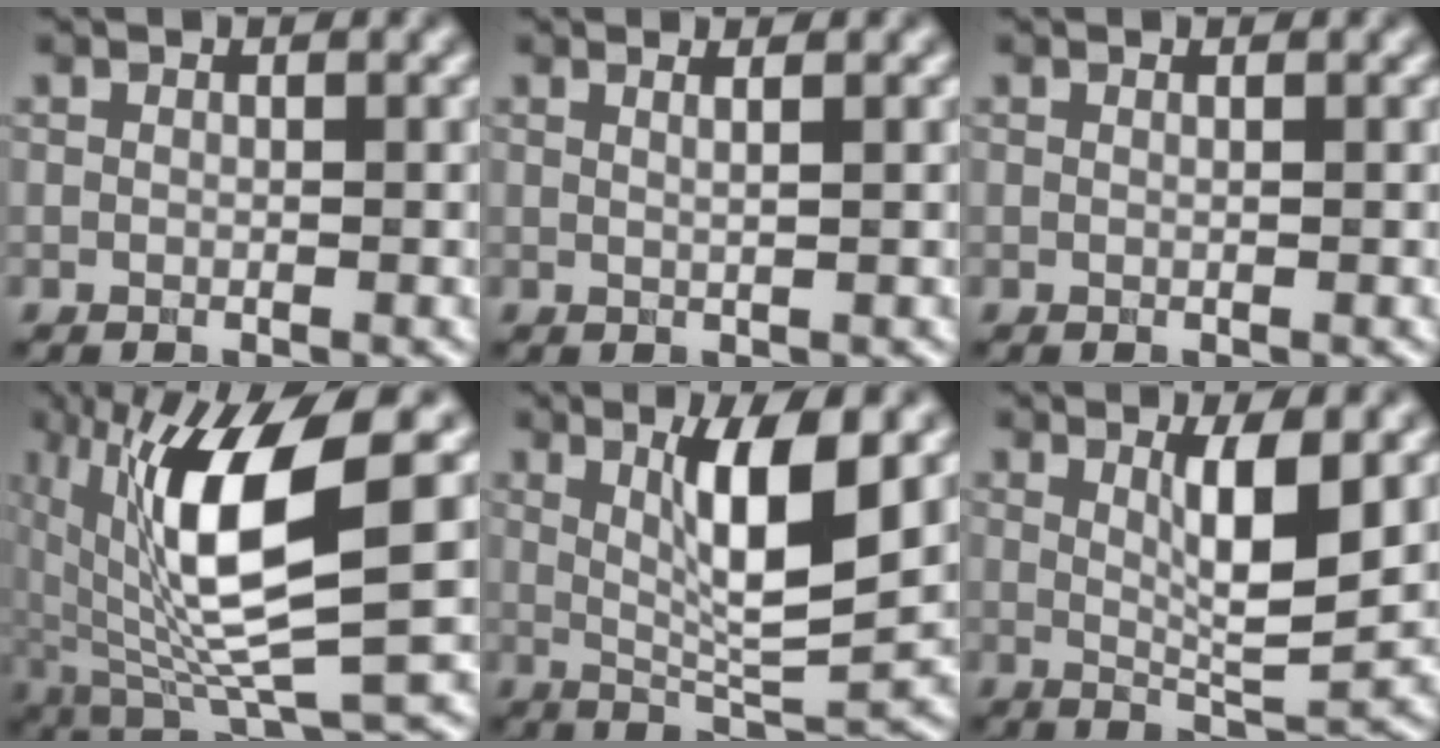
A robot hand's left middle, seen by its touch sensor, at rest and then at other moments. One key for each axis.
{"total": 2.1, "fx": 0.9, "fy": 1.0, "fz": 1.6, "tx": -0.002, "ty": 0.004, "tz": -0.012}
{"total": 0.8, "fx": 0.4, "fy": 0.4, "fz": 0.6, "tx": -0.006, "ty": -0.004, "tz": -0.007}
{"total": 10.6, "fx": 1.4, "fy": 2.8, "fz": 10.2, "tx": -0.189, "ty": -0.009, "tz": 0.033}
{"total": 7.1, "fx": 1.9, "fy": 1.5, "fz": 6.7, "tx": -0.107, "ty": -0.012, "tz": 0.037}
{"total": 4.9, "fx": 1.2, "fy": 1.0, "fz": 4.6, "tx": -0.075, "ty": -0.012, "tz": 0.025}